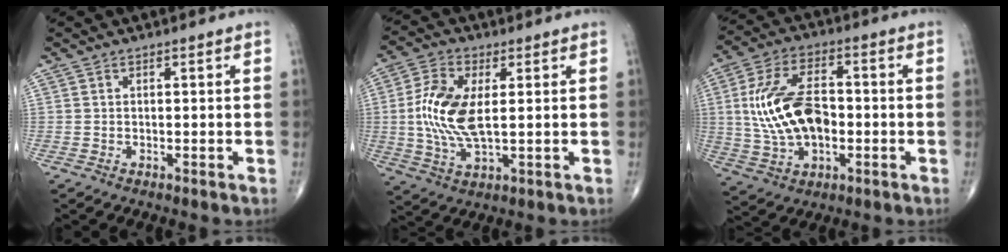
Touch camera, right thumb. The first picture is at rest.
{"total": 11.3, "force": [0.9, 5.1, 10.1], "torque": [-0.216, -0.003, 0.020]}
{"total": 15.5, "force": [-0.6, 8.9, 12.7], "torque": [-0.239, 0.018, -0.007]}